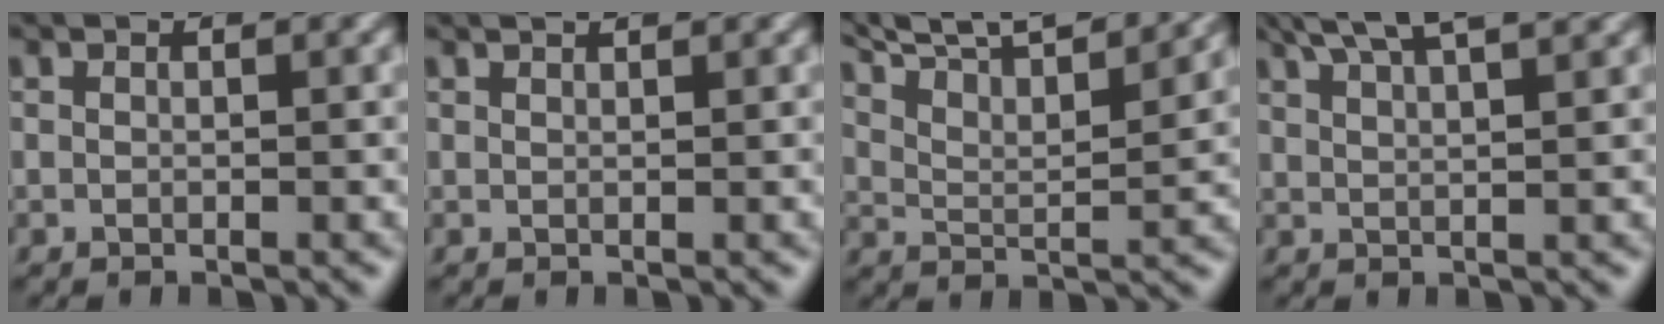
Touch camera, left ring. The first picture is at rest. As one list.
[{"total": 1.6, "force": [1.3, 0.6, 0.8], "torque": [-0.001, 0.019, -0.003]}, {"total": 10.5, "force": [8.6, 2.2, 5.7], "torque": [-0.115, 0.018, 0.115]}, {"total": 7.2, "force": [5.3, 1.9, 4.4], "torque": [-0.067, 0.032, 0.059]}]